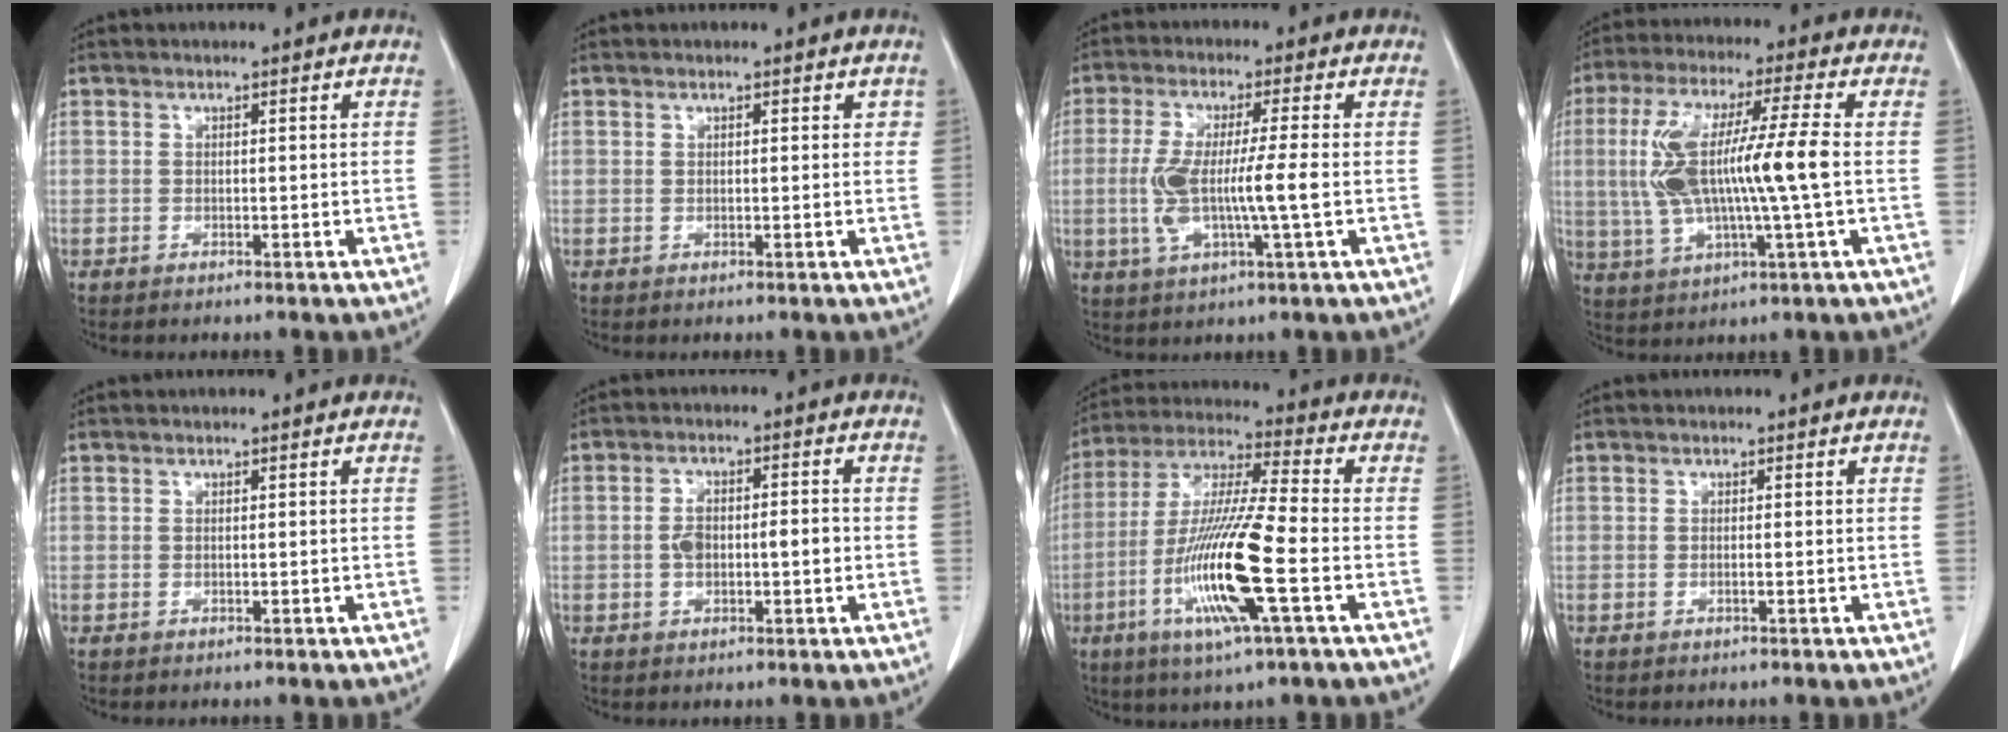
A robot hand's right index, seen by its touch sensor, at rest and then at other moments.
{"total": 2.0, "force": [0.6, 1.1, 1.5], "torque": [-0.026, 0.009, 0.007]}
{"total": 10.0, "force": [-1.1, 0.9, 9.9], "torque": [-0.202, -0.001, -0.020]}
{"total": 14.9, "force": [0.1, 1.4, 14.8], "torque": [-0.302, 0.012, 0.003]}
{"total": 0.0}
{"total": 6.4, "force": [-0.6, 2.8, 5.7], "torque": [-0.112, 0.017, -0.007]}
{"total": 17.2, "force": [-5.2, 0.9, 16.4], "torque": [-0.338, -0.019, -0.099]}
{"total": 0.9, "force": [-0.2, 0.3, 0.9], "torque": [-0.024, 0.002, 0.000]}